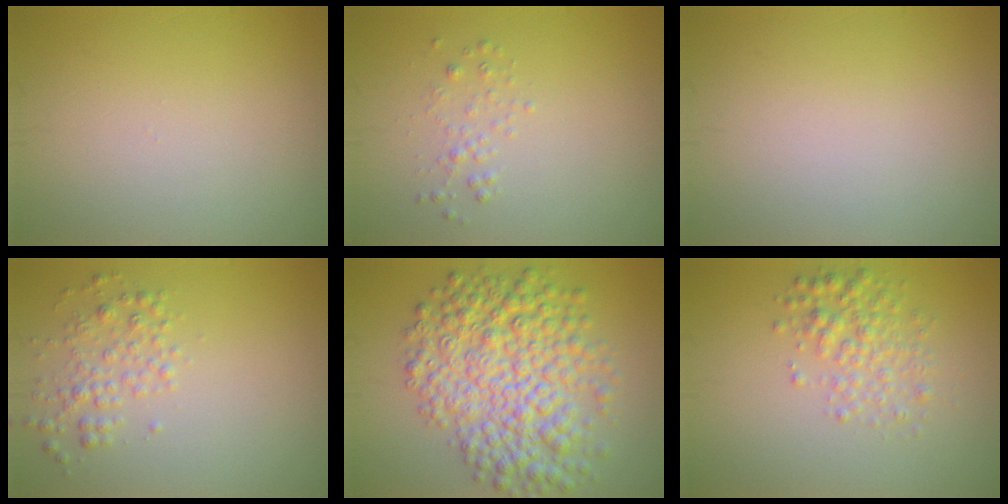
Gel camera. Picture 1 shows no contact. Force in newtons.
{"total": 1.0, "press": 1.0, "slide": 0.0}
{"total": 0.0}
{"total": 2.2, "press": 2.2, "slide": 0.1}
{"total": 8.7, "press": 8.7, "slide": 0.1}
{"total": 3.0, "press": 3.0, "slide": 0.1}